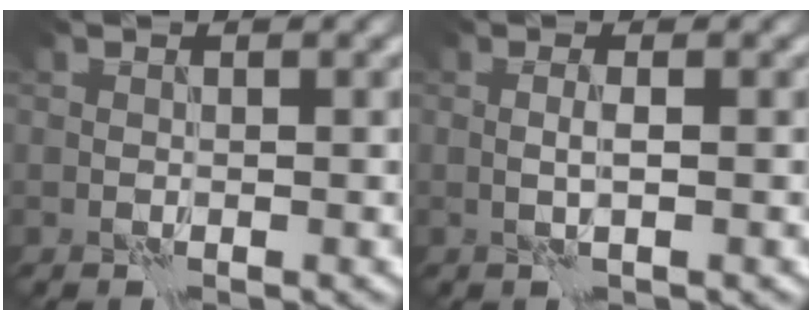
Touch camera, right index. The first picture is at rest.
{"total": 0.9, "force": [0.1, -0.1, 0.9], "torque": [-0.021, 0.001, 0.003]}